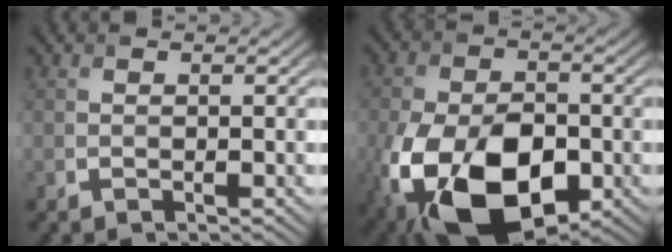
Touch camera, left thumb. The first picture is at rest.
{"total": 17.9, "force": [-6.5, 11.2, 12.3], "torque": [-0.255, -0.063, -0.091]}